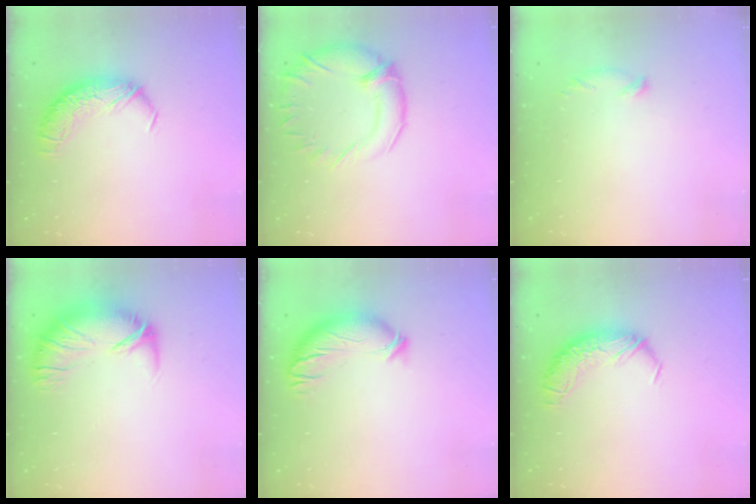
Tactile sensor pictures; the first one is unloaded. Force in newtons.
{"total": 5.9, "press": 4.1, "slide": 4.2}
{"total": 6.4, "press": 6.4, "slide": 1.0}
{"total": 2.6, "press": 1.0, "slide": 2.4}
{"total": 3.6, "press": 2.9, "slide": 2.2}
{"total": 0.0}